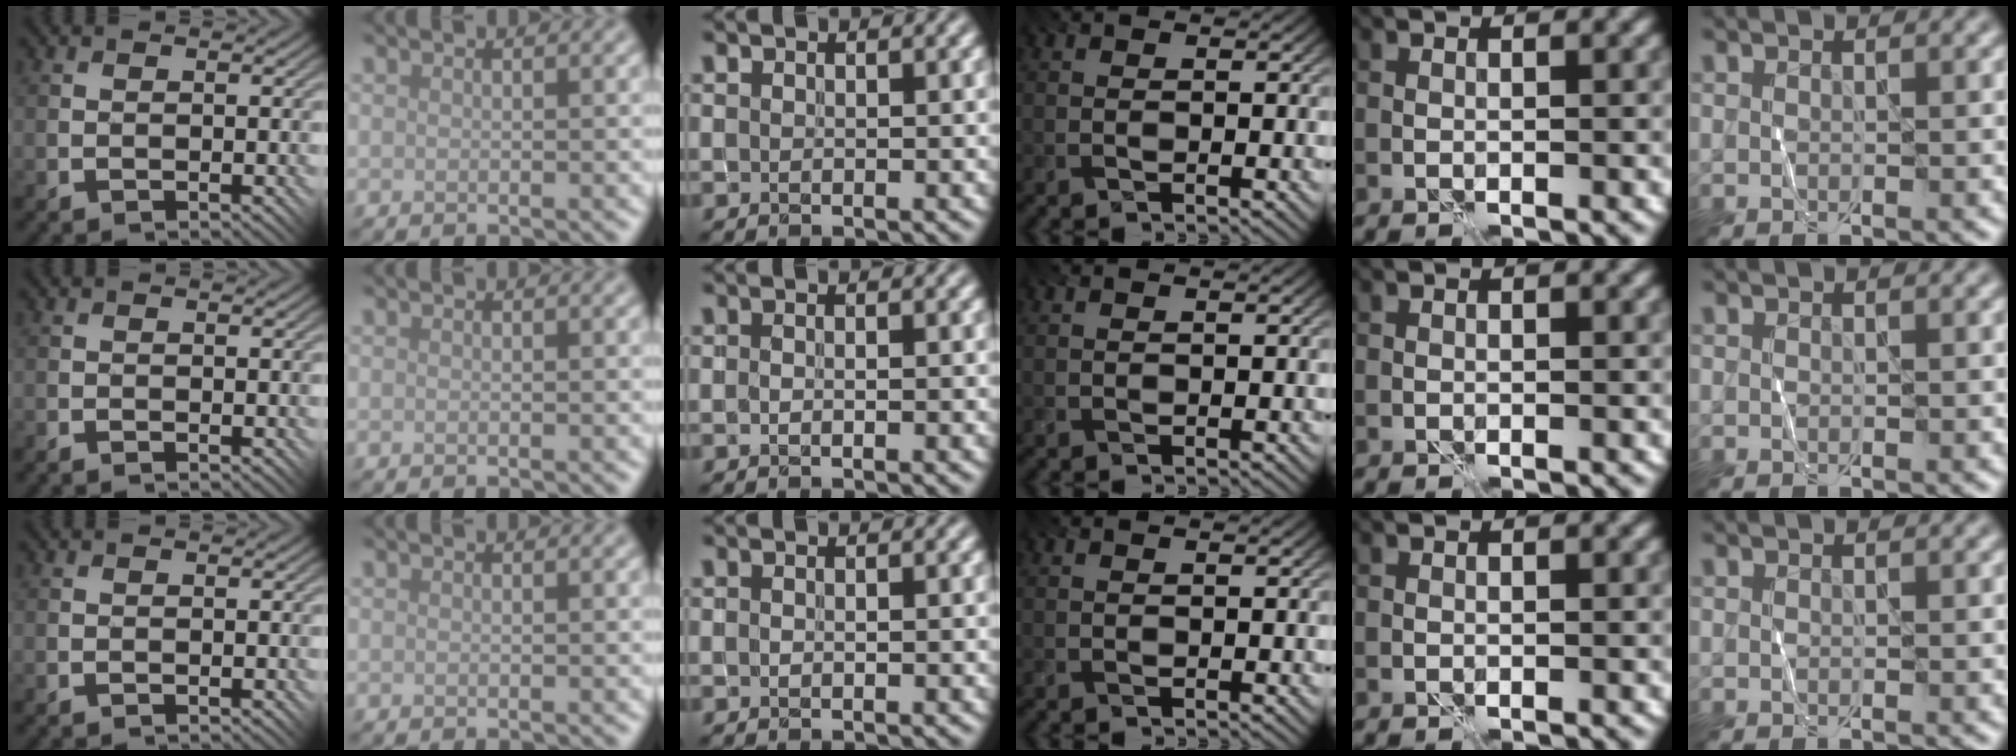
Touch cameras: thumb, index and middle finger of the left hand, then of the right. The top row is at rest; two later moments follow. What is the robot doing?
{"motion": "fold", "object": "shorts"}